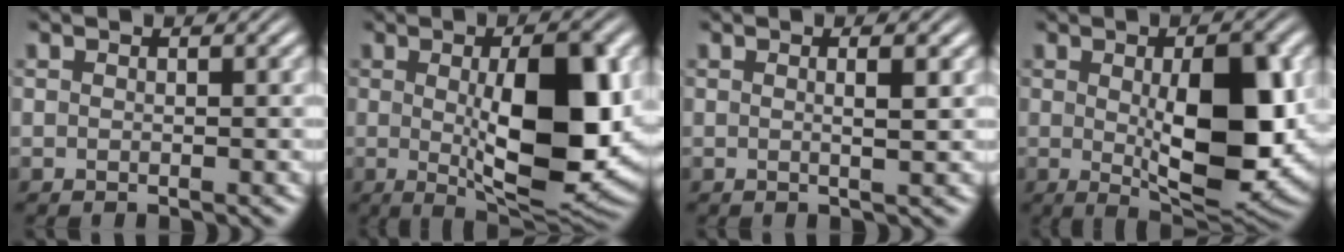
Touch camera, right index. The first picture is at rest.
{"total": 11.7, "force": [0.2, 3.6, 11.1], "torque": [-0.173, -0.021, 0.019]}
{"total": 1.5, "force": [0.3, -0.2, 1.5], "torque": [-0.021, -0.003, 0.004]}
{"total": 10.1, "force": [0.1, 3.3, 9.6], "torque": [-0.149, -0.023, 0.017]}